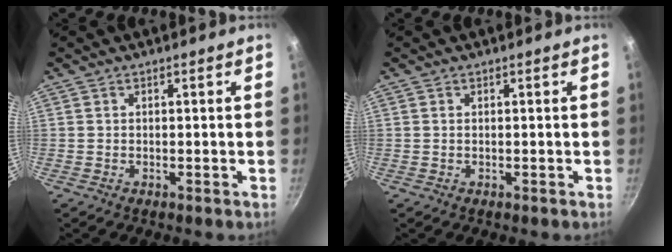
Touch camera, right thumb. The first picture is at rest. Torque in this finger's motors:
{"motor_torque": [-0.36, -0.08, -0.04, 0.34, -0.02]}